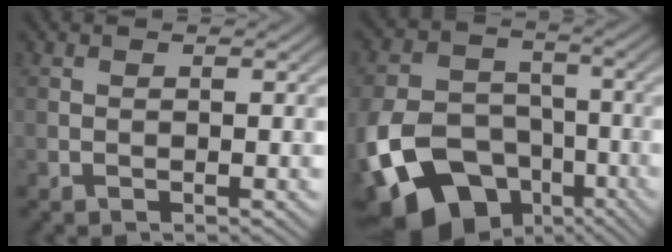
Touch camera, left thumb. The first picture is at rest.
{"total": 17.0, "force": [-8.0, 12.0, 8.9], "torque": [-0.231, -0.046, -0.135]}